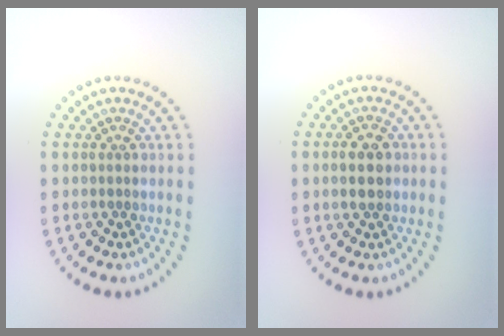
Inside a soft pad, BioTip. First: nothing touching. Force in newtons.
{"total": 2.6, "press": 2.6, "slide": 0.1}